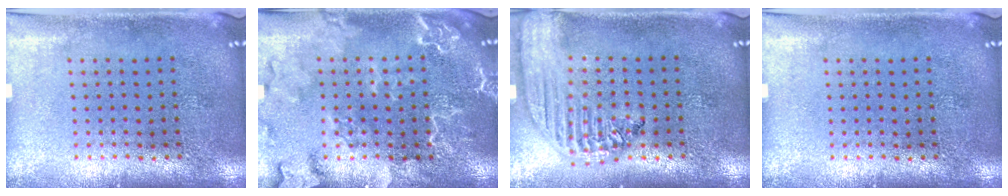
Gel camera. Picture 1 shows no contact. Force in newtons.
{"total": 4.0, "press": 4.0, "slide": 0.6}
{"total": 2.2, "press": 1.9, "slide": 1.1}
{"total": 0.0}